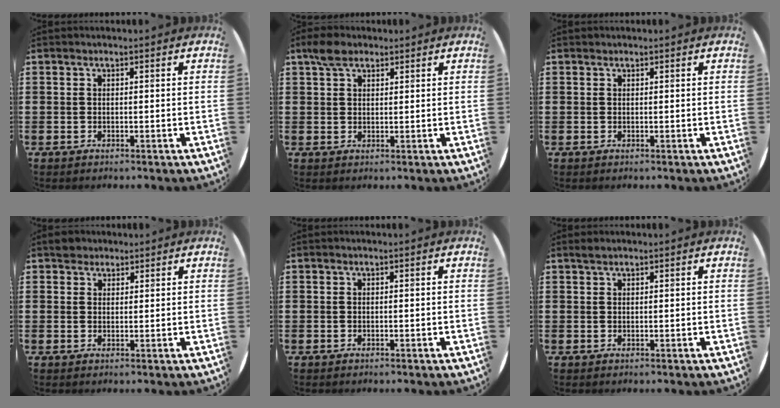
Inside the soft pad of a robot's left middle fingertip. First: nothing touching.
{"total": 3.2, "force": [2.4, 1.6, 1.4], "torque": [-0.023, 0.005, 0.043]}
{"total": 0.0}
{"total": 2.1, "force": [1.9, 1.0, 0.0], "torque": [0.013, -0.001, 0.034]}
{"total": 0.0}
{"total": 0.9, "force": [0.8, 0.2, 0.2], "torque": [-0.005, 0.002, 0.015]}